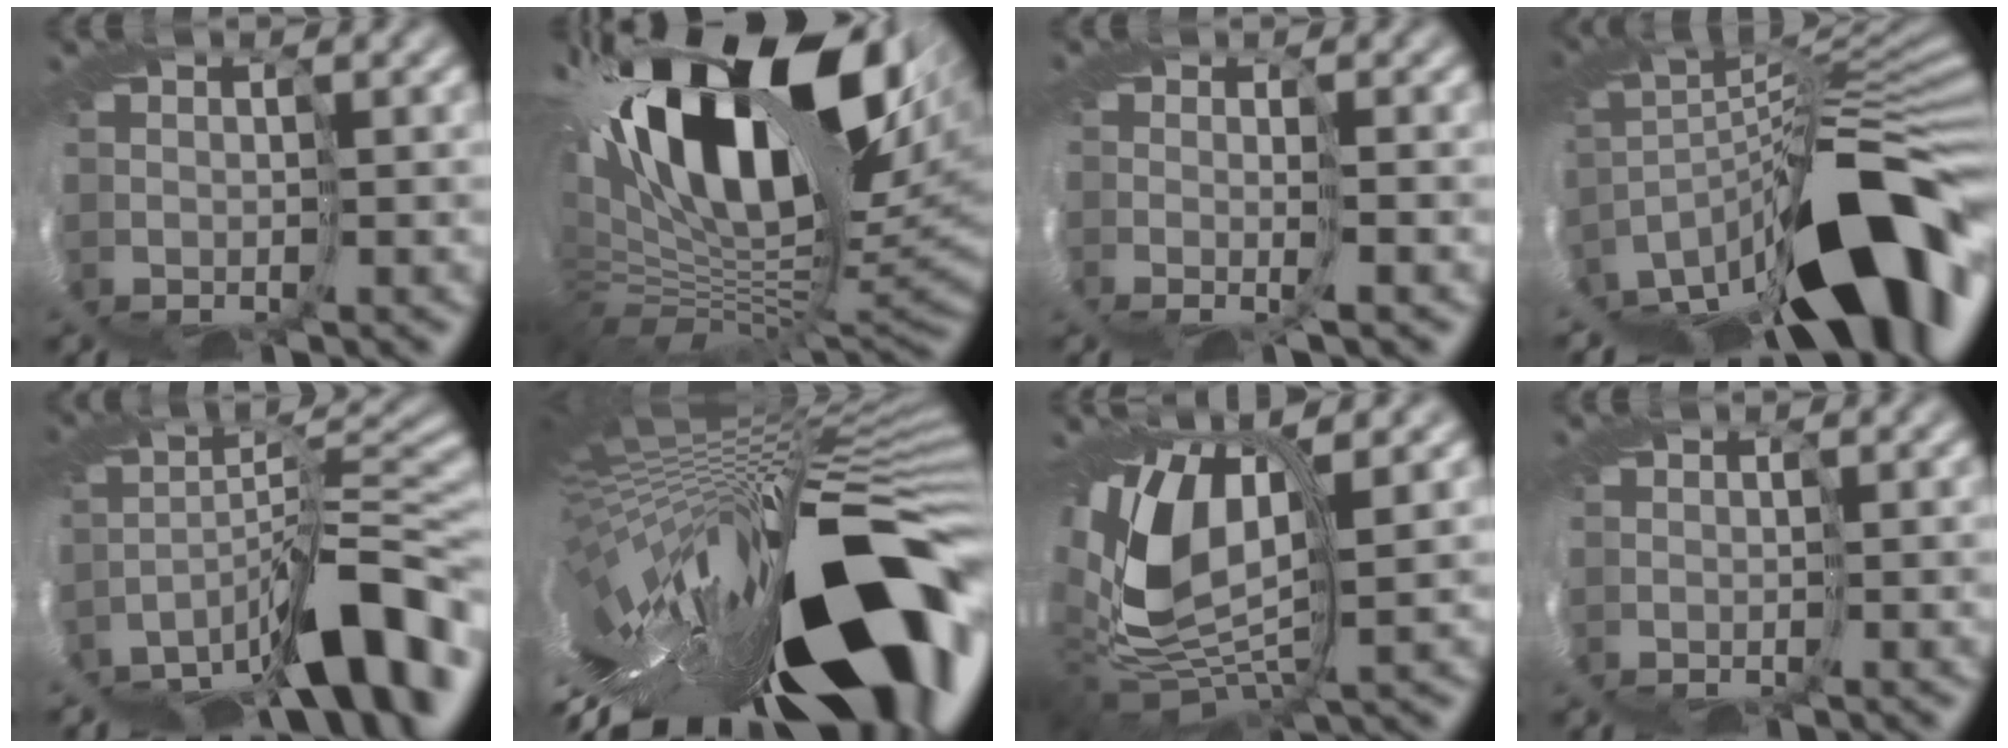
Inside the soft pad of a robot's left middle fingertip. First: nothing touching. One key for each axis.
{"total": 16.4, "fx": 5.8, "fy": 8.6, "fz": 12.7, "tx": -0.241, "ty": 0.001, "tz": 0.111}
{"total": 2.4, "fx": -0.8, "fy": 0.6, "fz": 2.2, "tx": -0.065, "ty": -0.013, "tz": -0.006}
{"total": 13.2, "fx": -7.4, "fy": 3.7, "fz": 10.2, "tx": -0.179, "ty": 0.023, "tz": -0.133}
{"total": 10.4, "fx": -7.1, "fy": 2.4, "fz": 7.2, "tx": -0.138, "ty": 0.002, "tz": -0.121}
{"total": 15.7, "fx": -4.9, "fy": 4.3, "fz": 14.3, "tx": -0.226, "ty": -0.034, "tz": -0.076}
{"total": 9.3, "fx": 2.4, "fy": 4.6, "fz": 7.7, "tx": -0.192, "ty": -0.002, "tz": 0.042}
{"total": 0.0}